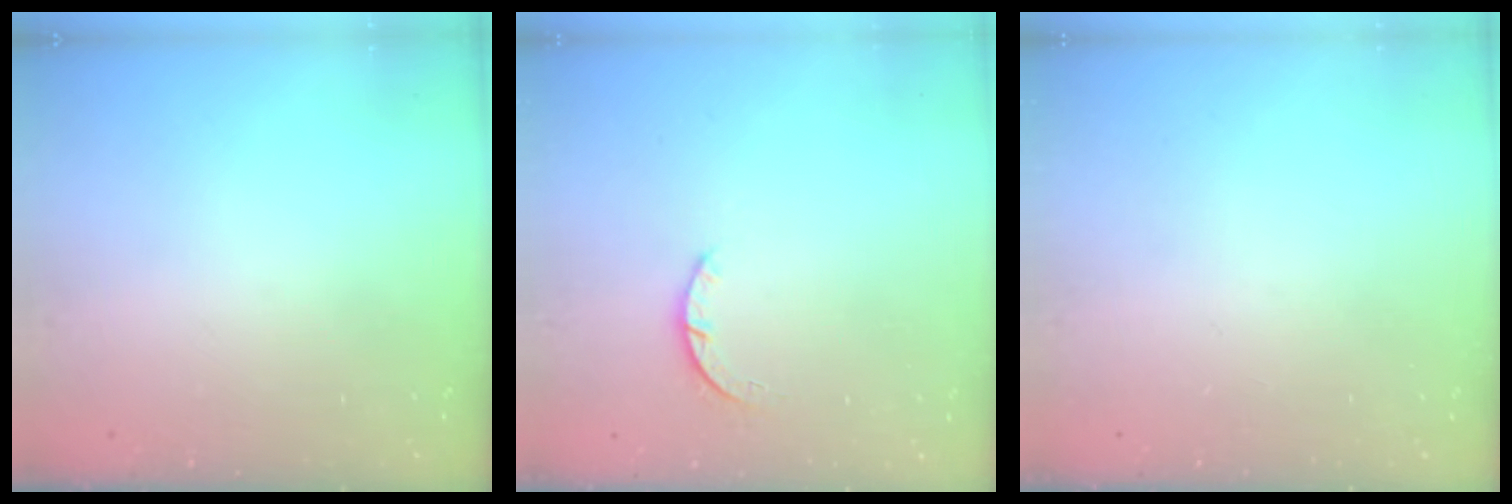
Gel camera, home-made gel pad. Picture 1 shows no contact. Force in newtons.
{"total": 2.4, "press": 2.4, "slide": 0.3}
{"total": 0.0}